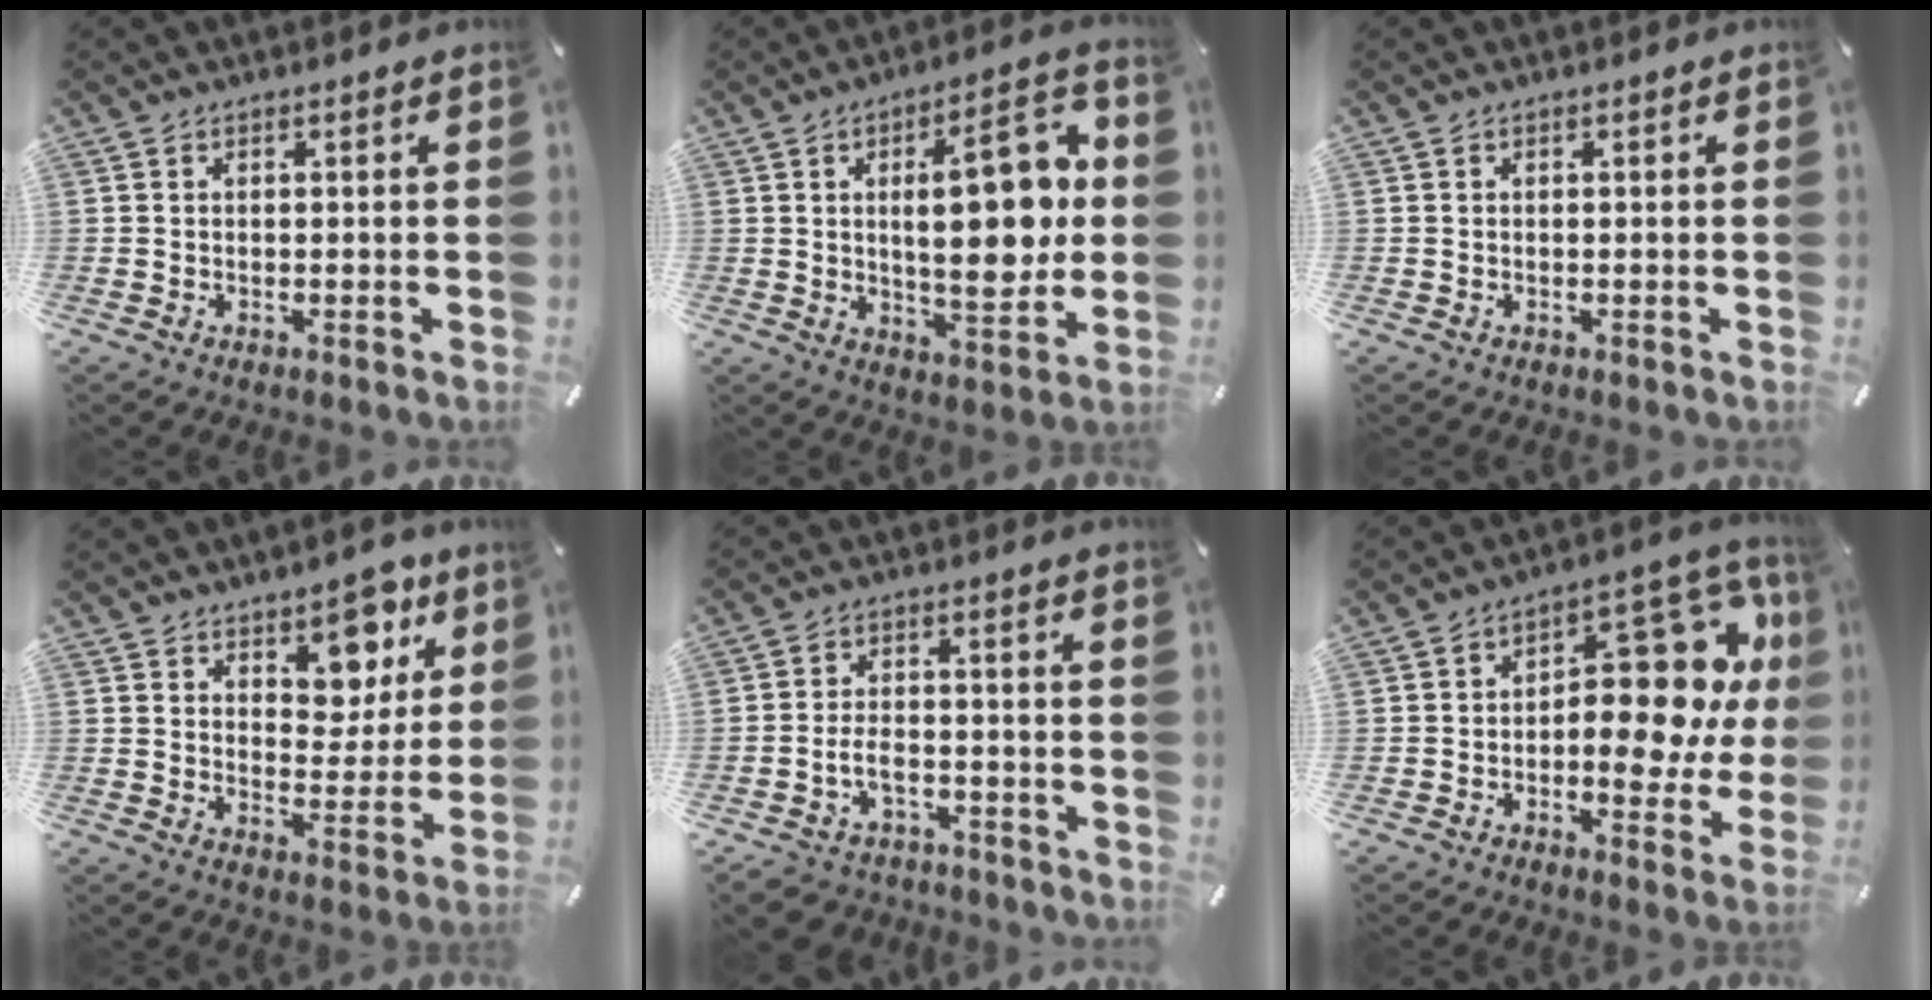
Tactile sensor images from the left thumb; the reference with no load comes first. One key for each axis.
{"total": 19.3, "fx": 2.4, "fy": 8.4, "fz": 17.3, "tx": -0.236, "ty": -0.003, "tz": 0.032}
{"total": 0.0}
{"total": 9.5, "fx": 6.6, "fy": 6.0, "fz": 3.2, "tx": -0.022, "ty": -0.052, "tz": 0.112}
{"total": 6.5, "fx": -3.4, "fy": 4.3, "fz": 3.6, "tx": -0.076, "ty": 0.016, "tz": -0.065}
{"total": 17.4, "fx": 1.7, "fy": 10.1, "fz": 14.0, "tx": -0.158, "ty": -0.029, "tz": 0.030}